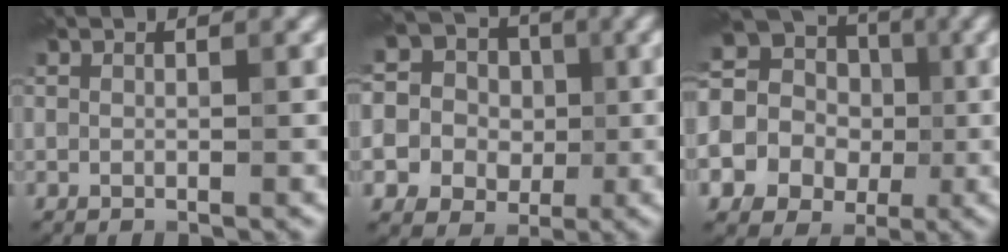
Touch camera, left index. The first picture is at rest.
{"total": 10.0, "force": [-0.7, 9.5, 3.2], "torque": [-0.095, 0.013, -0.037]}
{"total": 16.6, "force": [0.1, 15.5, 6.0], "torque": [-0.163, 0.000, -0.038]}